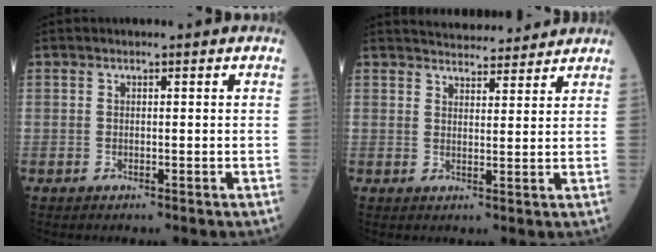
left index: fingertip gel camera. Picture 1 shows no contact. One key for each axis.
{"total": 9.4, "fx": 9.0, "fy": 1.5, "fz": 2.2, "tx": -0.032, "ty": 0.013, "tz": 0.121}